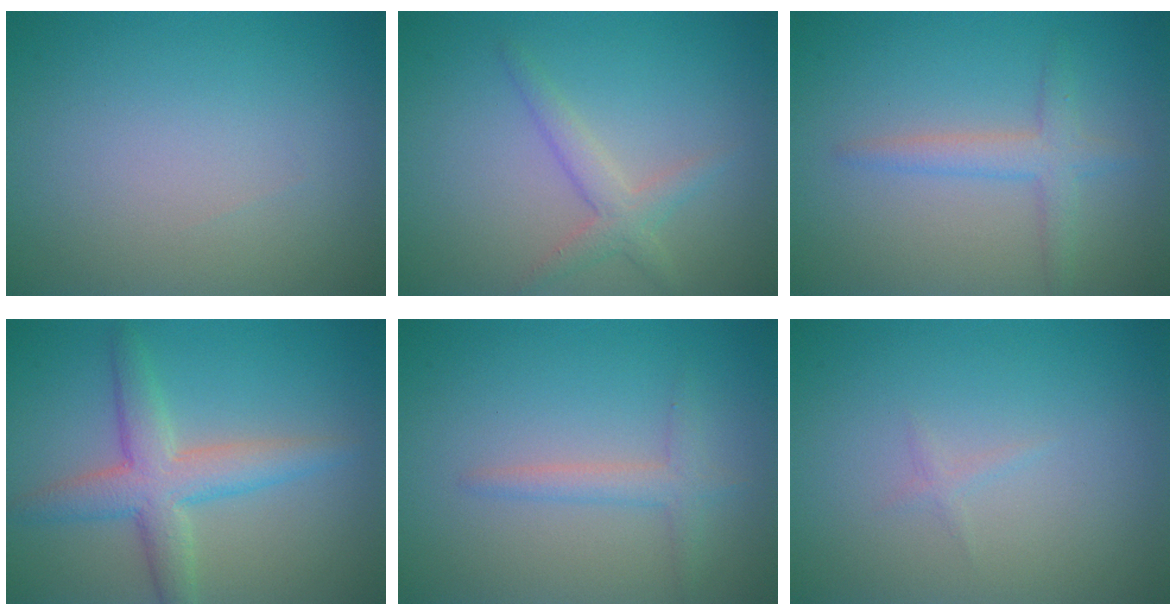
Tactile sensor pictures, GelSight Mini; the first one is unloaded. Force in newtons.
{"total": 2.3, "press": 2.3, "slide": 0.1}
{"total": 2.4, "press": 2.4, "slide": 0.1}
{"total": 4.7, "press": 4.7, "slide": 0.1}
{"total": 1.7, "press": 1.7, "slide": 0.1}
{"total": 0.5, "press": 0.5, "slide": 0.0}